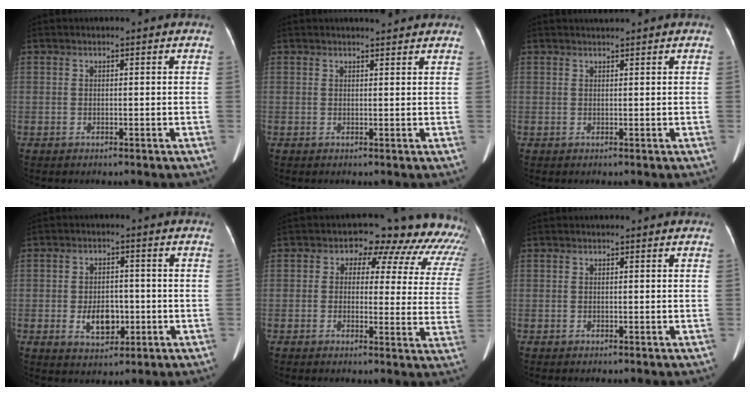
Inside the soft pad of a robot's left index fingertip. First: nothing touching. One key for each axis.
{"total": 2.6, "fx": 2.4, "fy": 0.3, "fz": 0.9, "tx": -0.018, "ty": 0.006, "tz": 0.031}
{"total": 0.9, "fx": 0.9, "fy": -0.3, "fz": 0.1, "tx": -0.008, "ty": 0.005, "tz": 0.020}
{"total": 5.7, "fx": -1.5, "fy": 3.6, "fz": 4.2, "tx": -0.078, "ty": 0.002, "tz": -0.014}
{"total": 14.8, "fx": 12.2, "fy": 6.9, "fz": 4.9, "tx": -0.013, "ty": -0.003, "tz": 0.100}
{"total": 0.0}